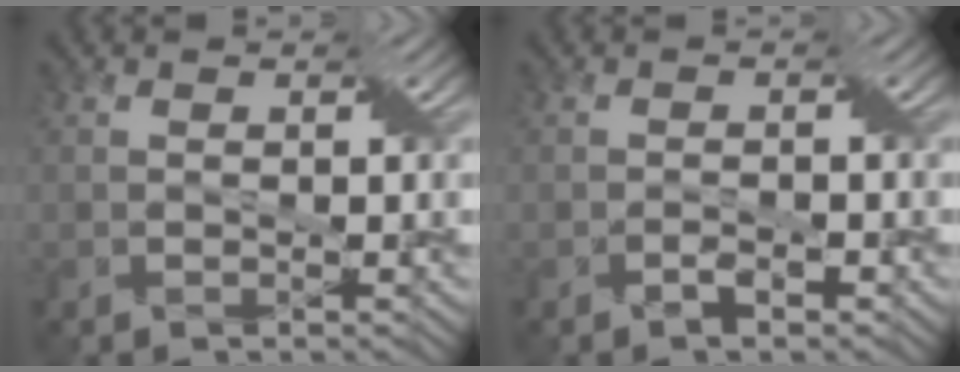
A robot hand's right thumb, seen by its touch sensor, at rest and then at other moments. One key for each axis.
{"total": 1.2, "fx": -0.8, "fy": 0.3, "fz": 0.8, "tx": -0.015, "ty": 0.004, "tz": -0.016}